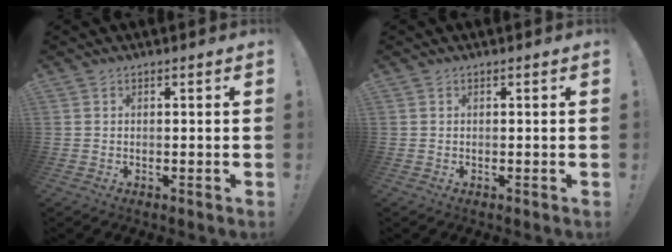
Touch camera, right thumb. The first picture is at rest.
{"total": 0.0}